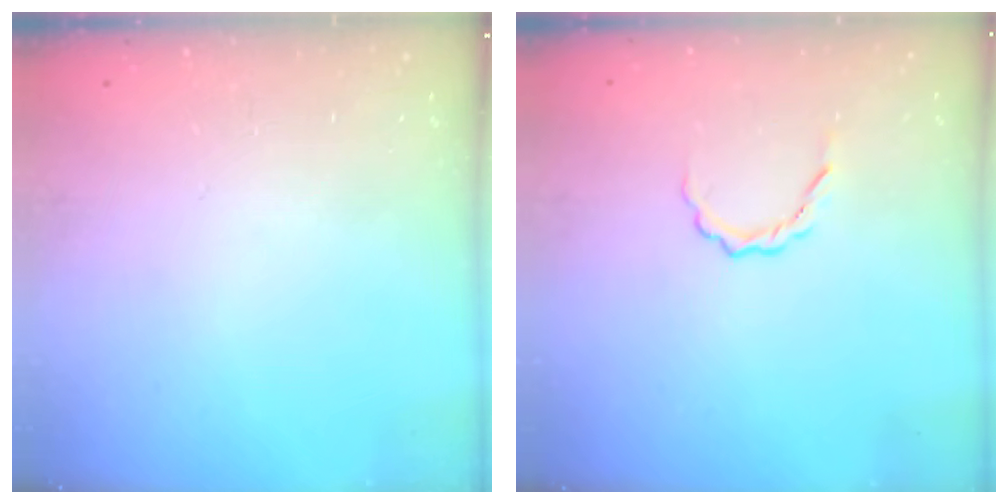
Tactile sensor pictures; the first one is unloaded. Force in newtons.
{"total": 2.8, "press": 2.7, "slide": 0.8}